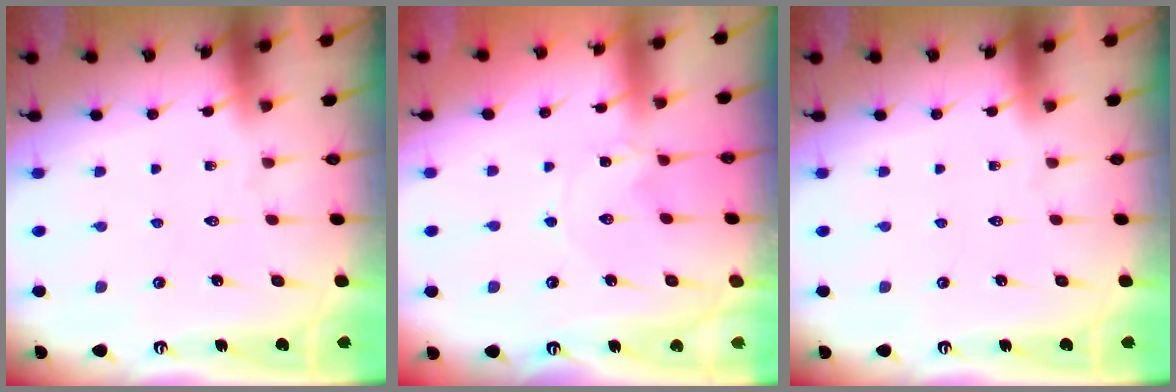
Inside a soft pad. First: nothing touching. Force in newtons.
{"total": 0.0}
{"total": 0.0}